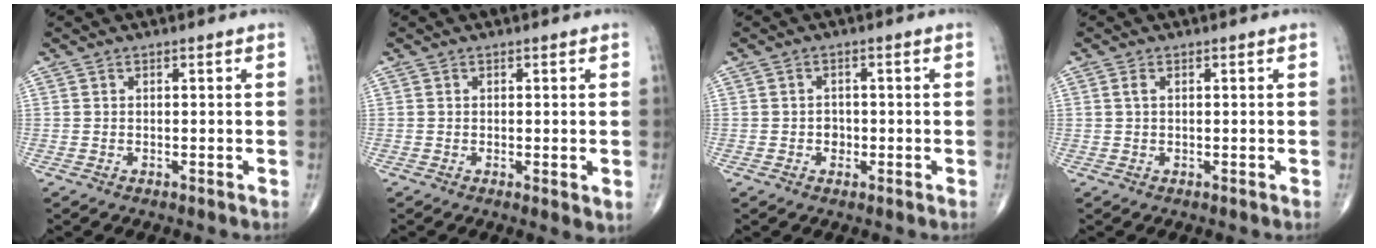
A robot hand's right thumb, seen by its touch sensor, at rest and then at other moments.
{"total": 2.2, "force": [-0.3, 0.6, 2.1], "torque": [-0.038, -0.009, -0.007]}
{"total": 1.9, "force": [-0.5, 1.6, 0.8], "torque": [0.001, 0.006, -0.010]}
{"total": 0.9, "force": [0.2, 0.5, 0.8], "torque": [-0.021, 0.003, 0.002]}